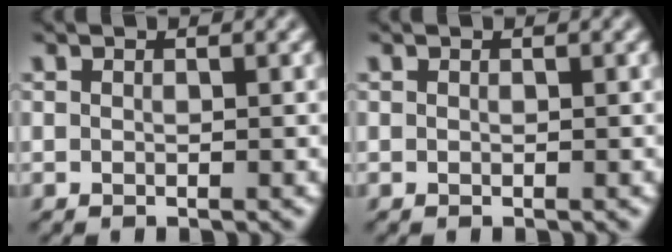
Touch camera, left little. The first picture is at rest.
{"total": 0.0}